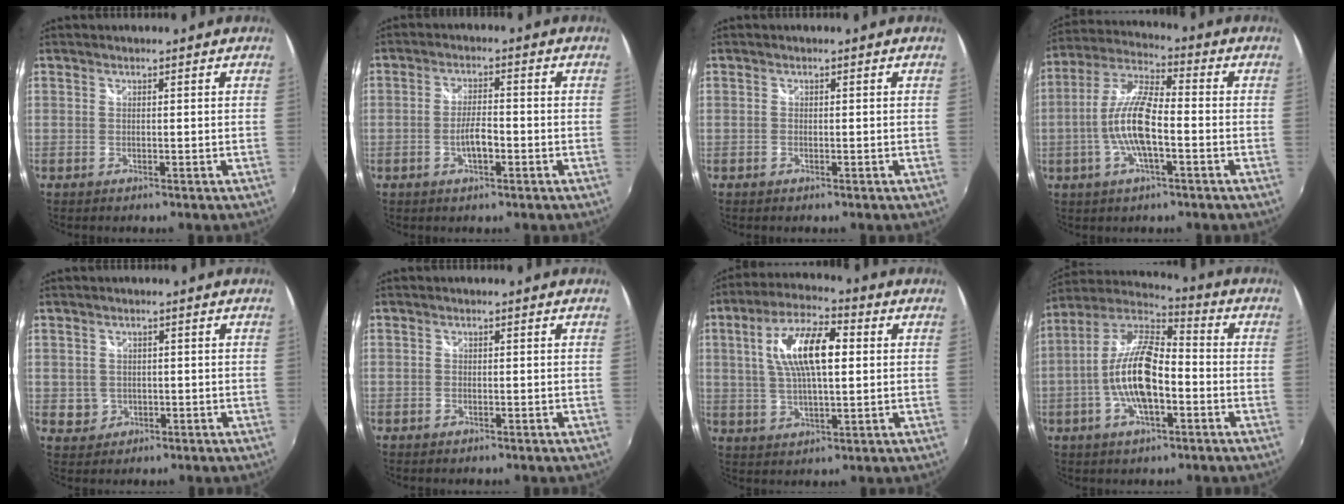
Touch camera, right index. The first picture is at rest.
{"total": 4.2, "force": [-1.7, 1.3, 3.6], "torque": [-0.070, 0.001, -0.028]}
{"total": 0.5, "force": [-0.4, 0.3, 0.1], "torque": [-0.001, -0.001, -0.008]}
{"total": 11.6, "force": [-2.8, 3.1, 10.8], "torque": [-0.224, 0.003, -0.055]}
{"total": 3.1, "force": [-0.2, 3.0, 0.5], "torque": [-0.007, 0.006, 0.004]}
{"total": 0.9, "force": [-0.6, 0.6, 0.2], "torque": [-0.004, -0.001, -0.009]}
{"total": 12.6, "force": [2.4, 4.6, 11.5], "torque": [-0.216, 0.017, 0.042]}
{"total": 14.5, "force": [-3.6, 5.5, 12.9], "torque": [-0.259, 0.005, -0.072]}